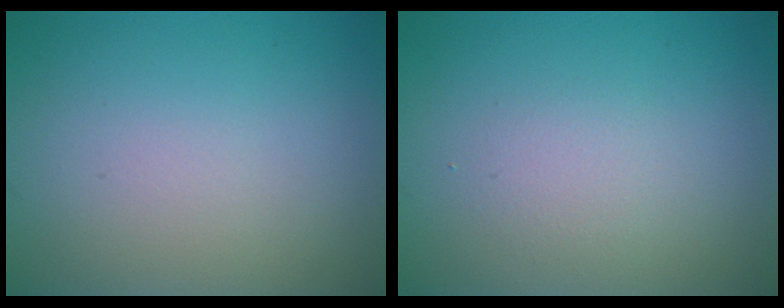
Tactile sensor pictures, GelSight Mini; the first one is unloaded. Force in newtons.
{"total": 1.5, "press": 1.5, "slide": 0.1}